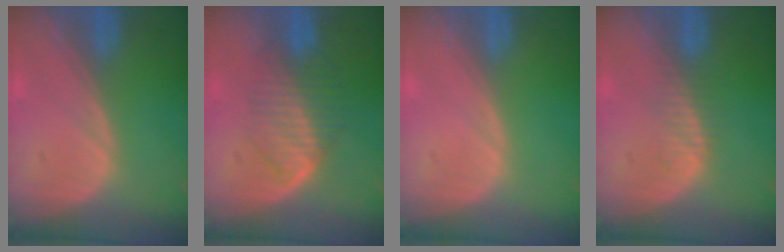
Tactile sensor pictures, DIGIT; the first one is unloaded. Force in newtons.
{"total": 6.6, "press": 6.2, "slide": 2.3}
{"total": 0.0}
{"total": 2.3, "press": 2.3, "slide": 0.3}